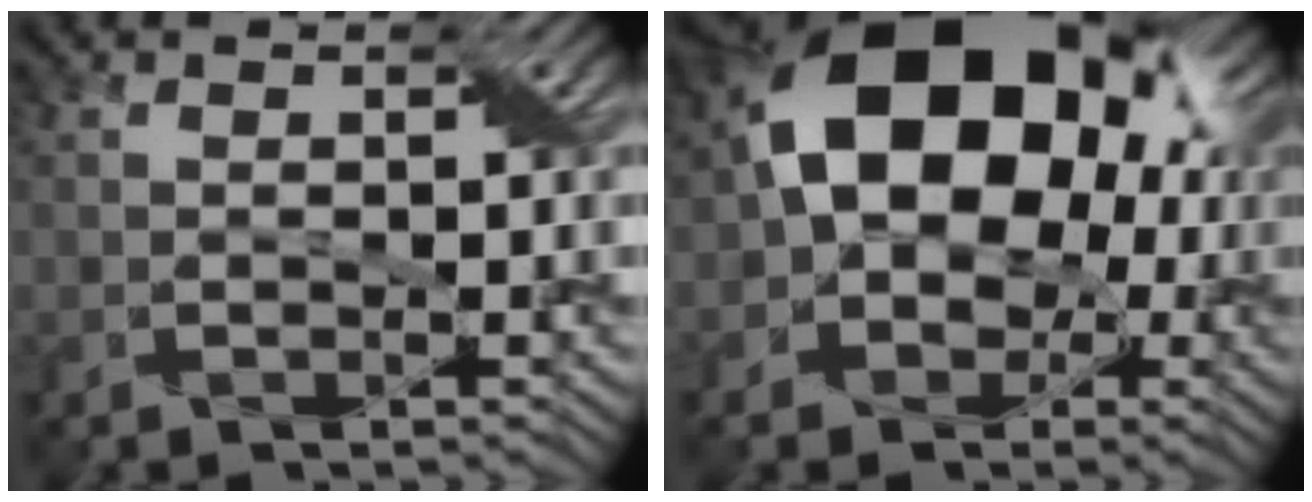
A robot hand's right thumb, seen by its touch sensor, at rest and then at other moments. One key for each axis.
{"total": 16.9, "fx": 1.1, "fy": 12.1, "fz": 11.7, "tx": -0.145, "ty": 0.009, "tz": 0.005}